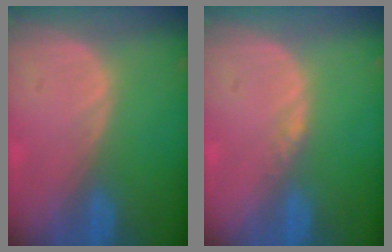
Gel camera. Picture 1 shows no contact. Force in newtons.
{"total": 1.0, "press": 0.8, "slide": 0.6}